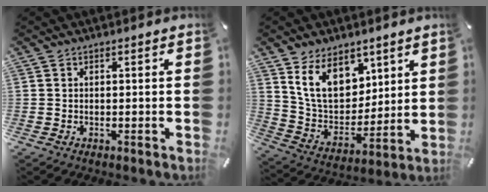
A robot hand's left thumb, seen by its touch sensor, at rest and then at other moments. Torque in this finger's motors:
{"motor_torque": [2.42, 2.43, 1.41, -1.37, 0.35]}